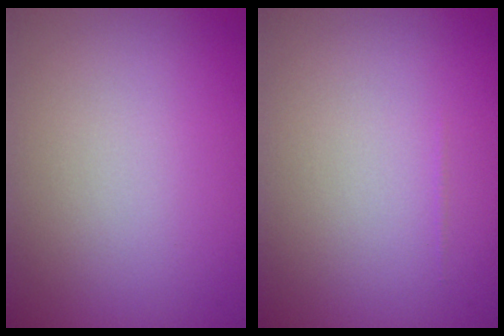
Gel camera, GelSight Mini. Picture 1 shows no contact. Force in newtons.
{"total": 0.0}